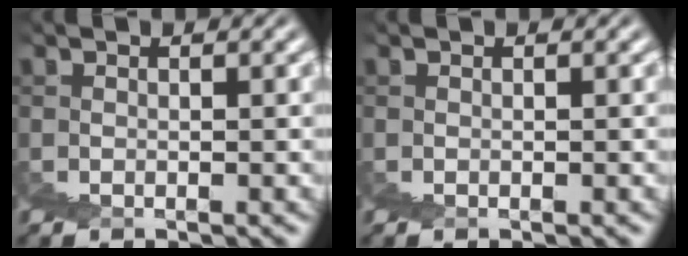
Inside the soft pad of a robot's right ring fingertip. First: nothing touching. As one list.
[{"total": 0.0}]